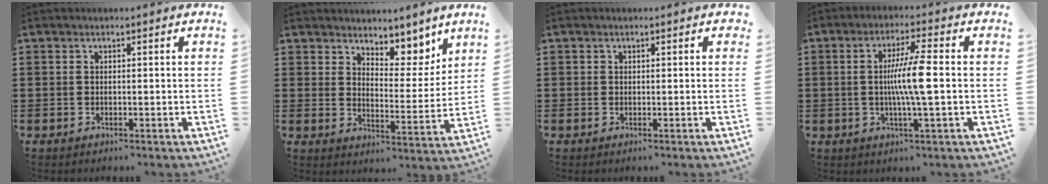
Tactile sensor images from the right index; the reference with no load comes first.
{"total": 6.4, "force": [5.5, 2.9, 1.6], "torque": [-0.036, -0.035, 0.096]}
{"total": 0.6, "force": [0.1, 0.6, 0.1], "torque": [-0.002, 0.004, 0.002]}
{"total": 7.5, "force": [-0.3, 0.1, 7.5], "torque": [-0.139, -0.009, -0.013]}